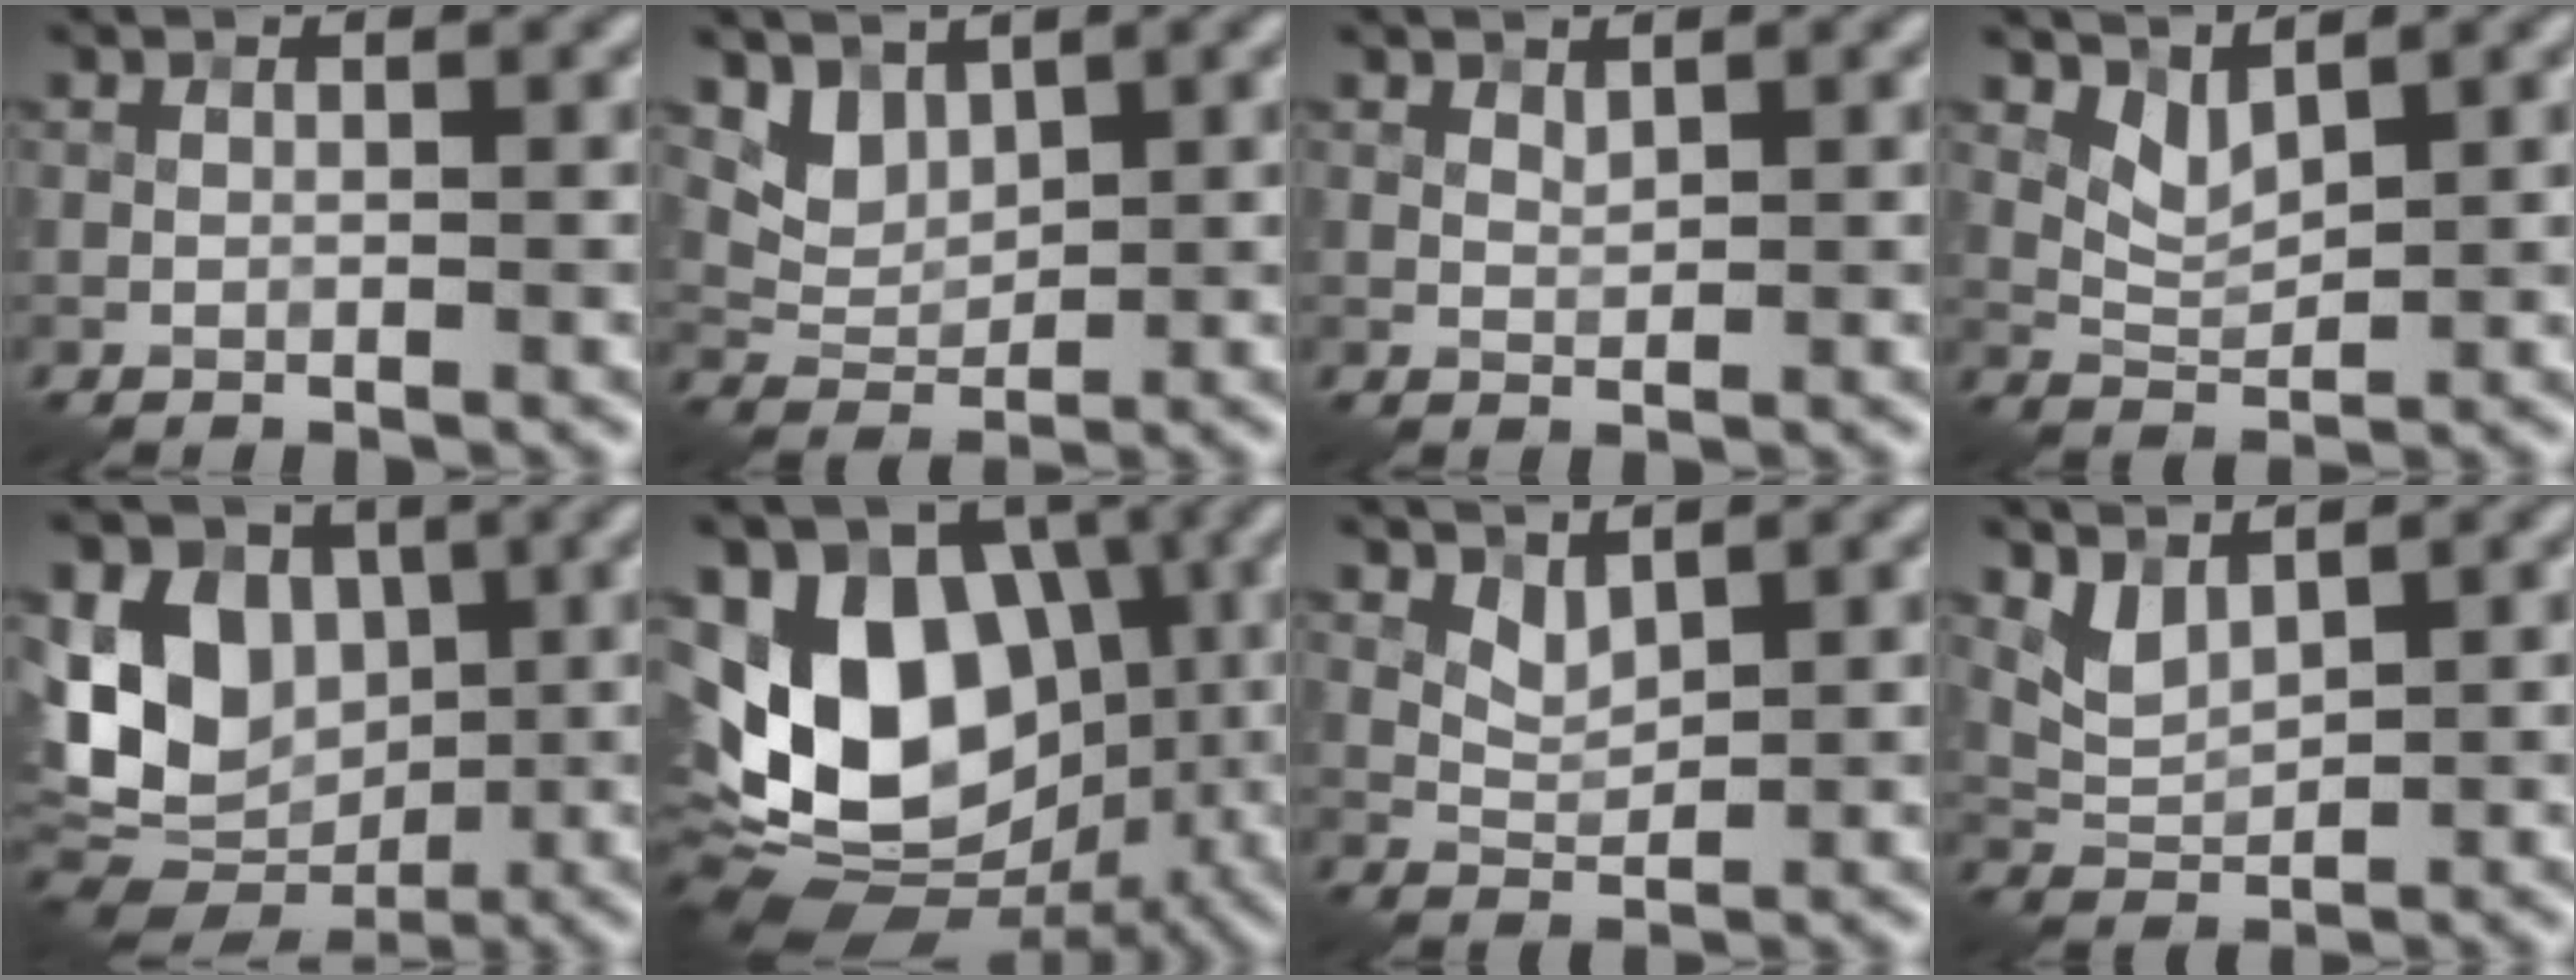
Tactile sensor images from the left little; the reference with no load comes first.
{"total": 2.5, "force": [1.9, 1.3, 1.0], "torque": [-0.029, -0.017, 0.045]}
{"total": 0.7, "force": [0.6, -0.1, 0.2], "torque": [-0.012, -0.004, 0.018]}
{"total": 2.0, "force": [1.5, 0.5, 1.2], "torque": [-0.032, -0.012, 0.039]}
{"total": 9.6, "force": [0.6, 7.1, 6.4], "torque": [-0.120, -0.001, -0.003]}
{"total": 13.4, "force": [-1.0, 9.4, 9.5], "torque": [-0.159, 0.007, -0.037]}
{"total": 1.5, "force": [1.2, 0.4, 0.8], "torque": [-0.022, -0.010, 0.033]}
{"total": 2.1, "force": [1.6, 0.6, 1.2], "torque": [-0.036, -0.013, 0.044]}